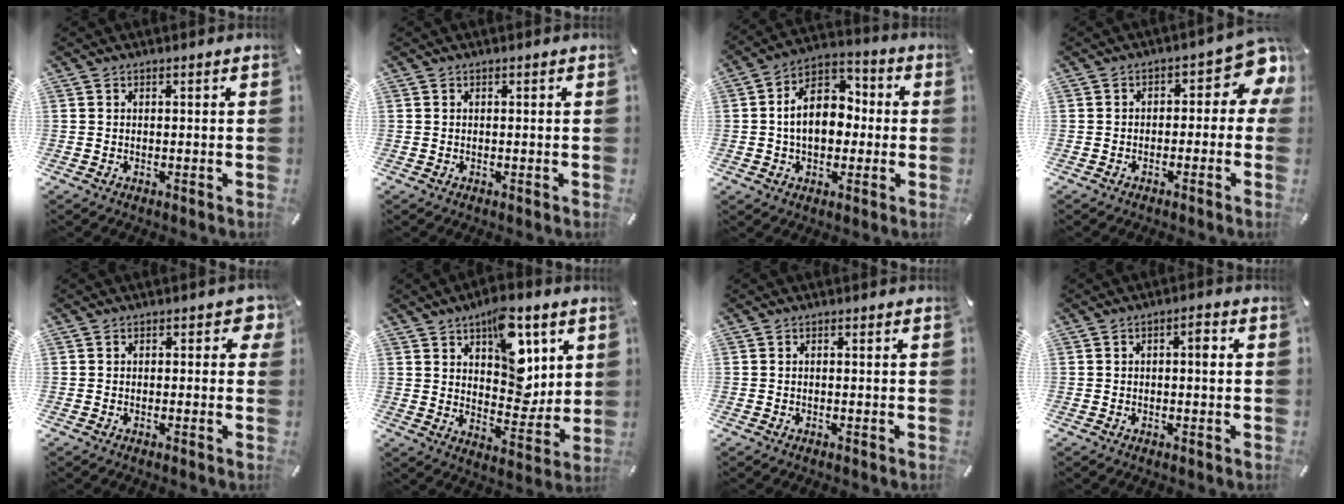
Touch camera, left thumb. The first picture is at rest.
{"total": 0.0}
{"total": 12.0, "force": [-0.4, 8.7, 8.3], "torque": [-0.151, 0.012, -0.007]}
{"total": 7.6, "force": [1.7, 4.2, 6.1], "torque": [-0.077, -0.017, 0.024]}
{"total": 2.8, "force": [0.2, 1.7, 2.3], "torque": [-0.028, 0.003, -0.001]}
{"total": 14.8, "force": [7.0, 8.8, 9.6], "torque": [-0.114, -0.036, 0.123]}
{"total": 0.6, "force": [-0.2, 0.2, 0.5], "torque": [-0.009, -0.001, -0.004]}
{"total": 3.1, "force": [0.2, 1.3, 2.8], "torque": [-0.040, 0.004, -0.004]}